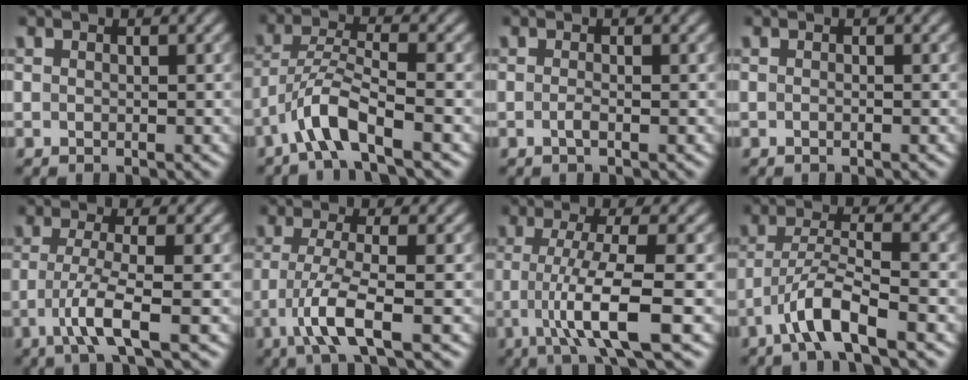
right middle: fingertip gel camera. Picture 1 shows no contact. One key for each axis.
{"total": 4.8, "fx": -2.9, "fy": 0.9, "fz": 3.7, "tx": -0.068, "ty": 0.009, "tz": -0.062}
{"total": 1.0, "fx": -0.3, "fy": 0.2, "fz": 0.9, "tx": -0.016, "ty": -0.001, "tz": -0.009}
{"total": 0.5, "fx": -0.2, "fy": 0.1, "fz": 0.4, "tx": -0.008, "ty": -0.004, "tz": -0.008}
{"total": 4.2, "fx": -1.4, "fy": 0.7, "fz": 3.9, "tx": -0.073, "ty": -0.006, "tz": -0.034}
{"total": 4.6, "fx": -1.7, "fy": 0.8, "fz": 4.2, "tx": -0.080, "ty": -0.008, "tz": -0.040}
{"total": 6.8, "fx": -1.7, "fy": 1.2, "fz": 6.5, "tx": -0.111, "ty": -0.007, "tz": -0.035}
{"total": 4.9, "fx": -2.8, "fy": 0.8, "fz": 3.9, "tx": -0.068, "ty": 0.009, "tz": -0.060}